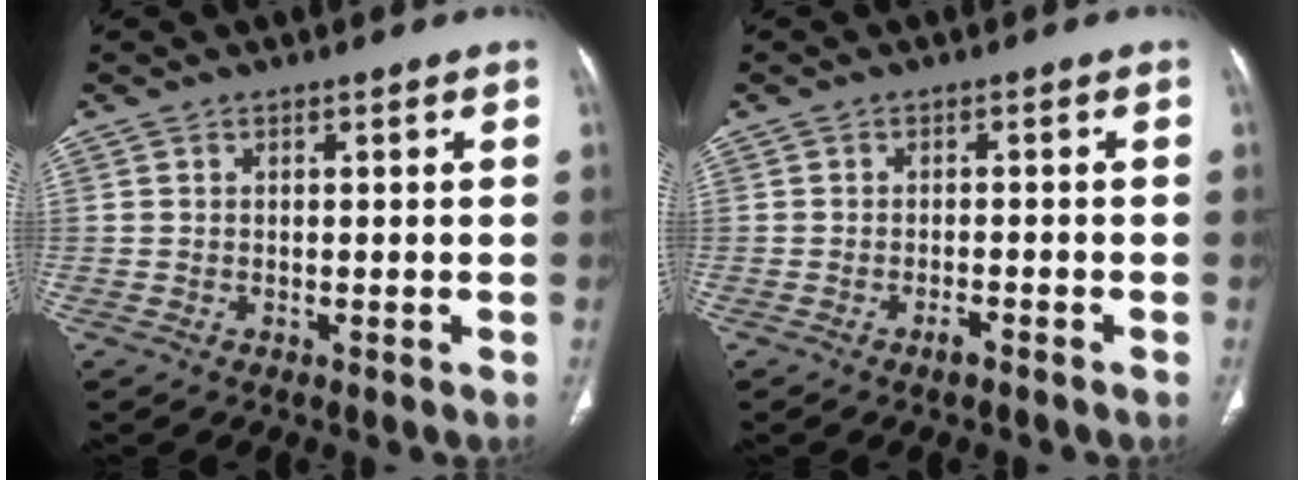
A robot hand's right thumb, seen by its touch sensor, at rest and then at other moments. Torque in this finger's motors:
{"motor_torque": [0.84, 0.31, 0.40, -0.45, 0.08]}